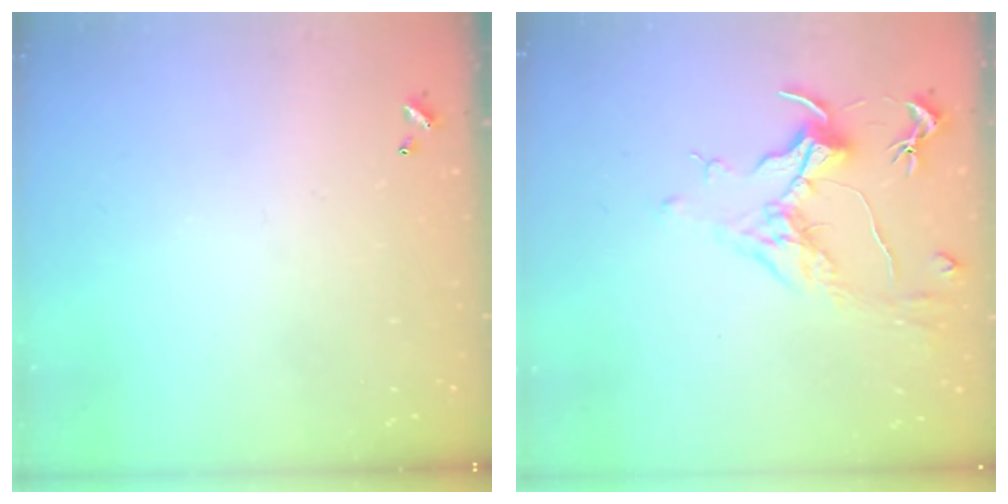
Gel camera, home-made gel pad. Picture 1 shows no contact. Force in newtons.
{"total": 1.7, "press": 1.5, "slide": 0.7}